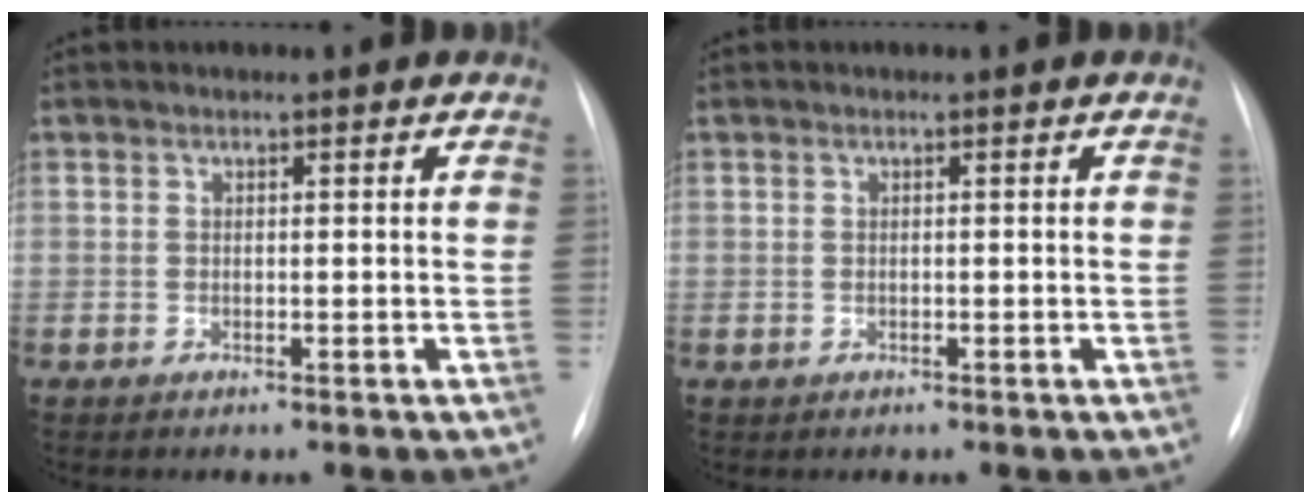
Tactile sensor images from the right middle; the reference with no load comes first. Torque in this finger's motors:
{"motor_torque": [-0.21, 0.03, 0.07, 0.01]}